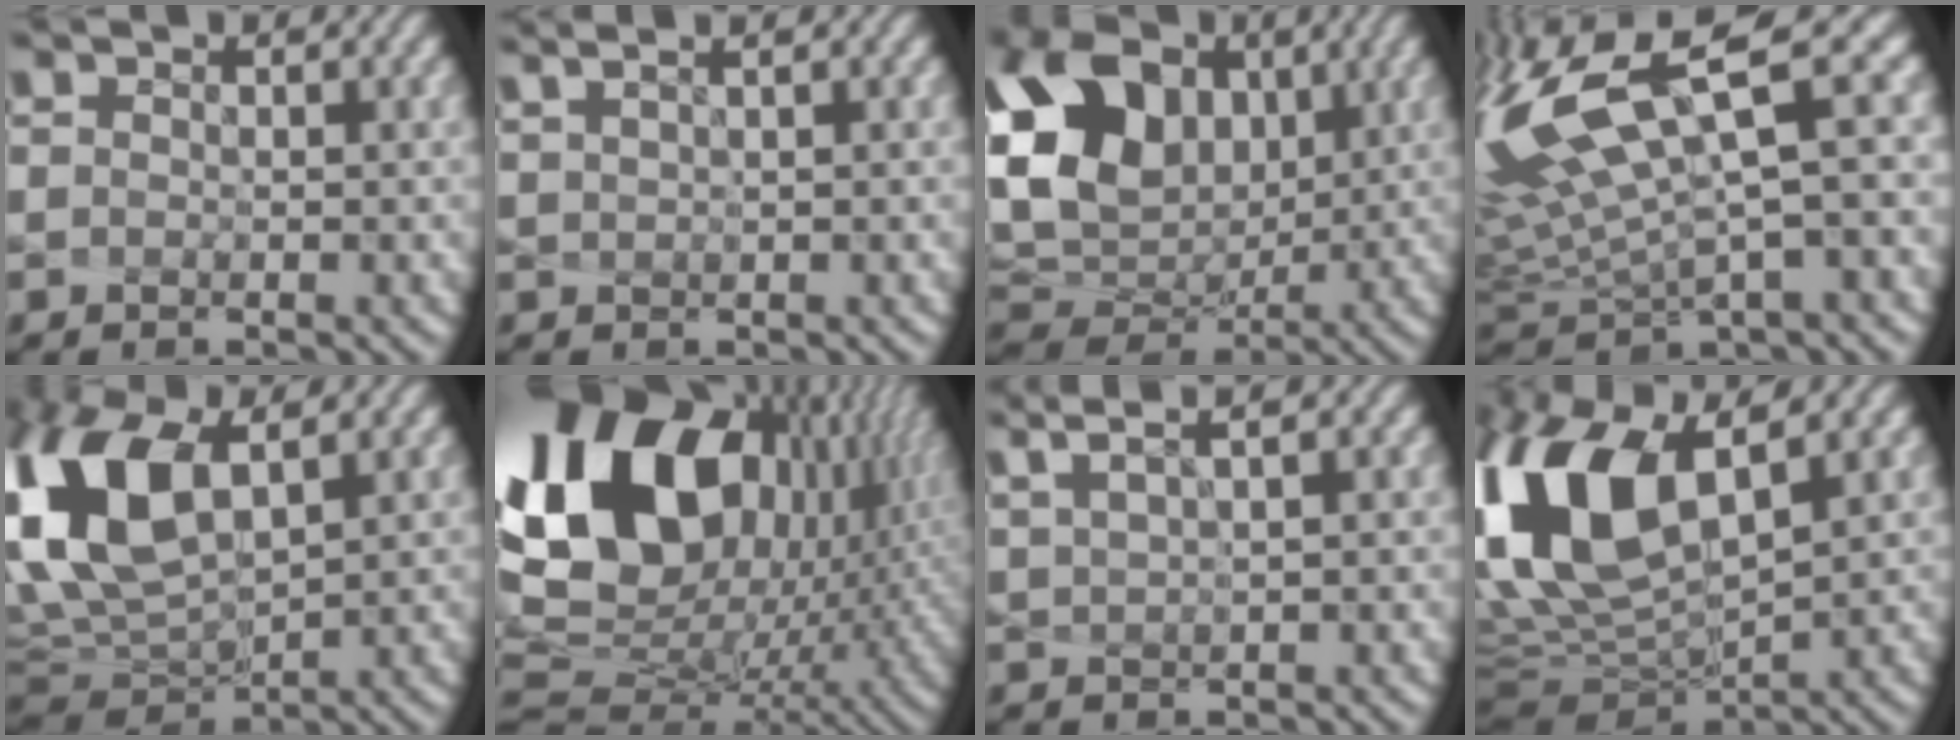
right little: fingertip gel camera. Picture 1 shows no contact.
{"total": 1.5, "force": [0.3, -1.3, -0.8], "torque": [-0.005, -0.018, 0.042]}
{"total": 14.0, "force": [3.3, 10.4, 8.7], "torque": [-0.201, 0.001, 0.093]}
{"total": 9.6, "force": [4.0, 1.3, 8.7], "torque": [-0.214, -0.007, 0.110]}
{"total": 11.3, "force": [3.0, 5.9, 9.1], "torque": [-0.241, -0.005, 0.083]}
{"total": 18.3, "force": [4.7, 11.0, 13.9], "torque": [-0.270, -0.023, 0.132]}
{"total": 2.2, "force": [1.8, -1.1, 0.5], "torque": [-0.032, 0.001, 0.054]}
{"total": 11.4, "force": [3.7, 5.0, 9.5], "torque": [-0.248, -0.005, 0.101]}